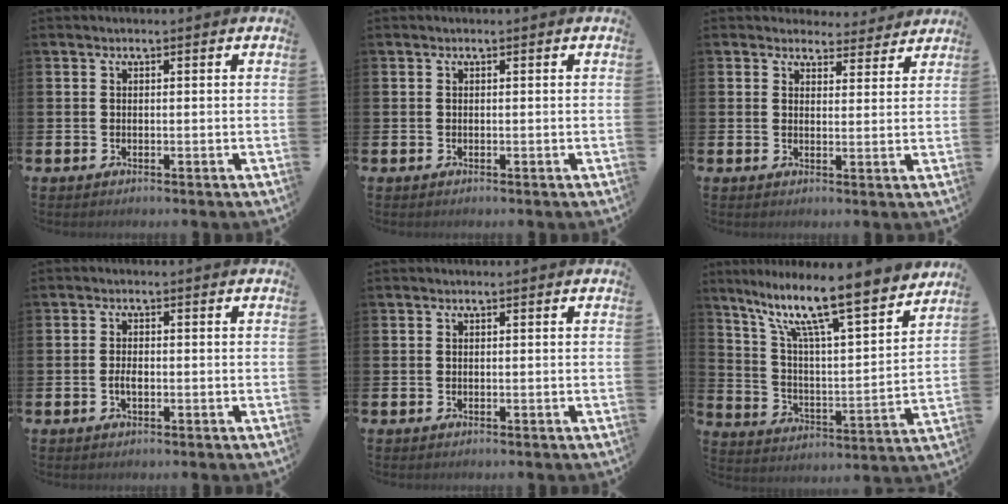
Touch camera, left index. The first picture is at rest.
{"total": 0.0}
{"total": 3.7, "force": [3.4, 1.3, -0.1], "torque": [0.002, -0.021, 0.059]}
{"total": 1.8, "force": [-0.4, 0.9, 1.5], "torque": [-0.027, 0.001, -0.007]}
{"total": 0.0}
{"total": 12.4, "force": [10.1, 1.6, 7.1], "torque": [-0.159, -0.073, 0.164]}